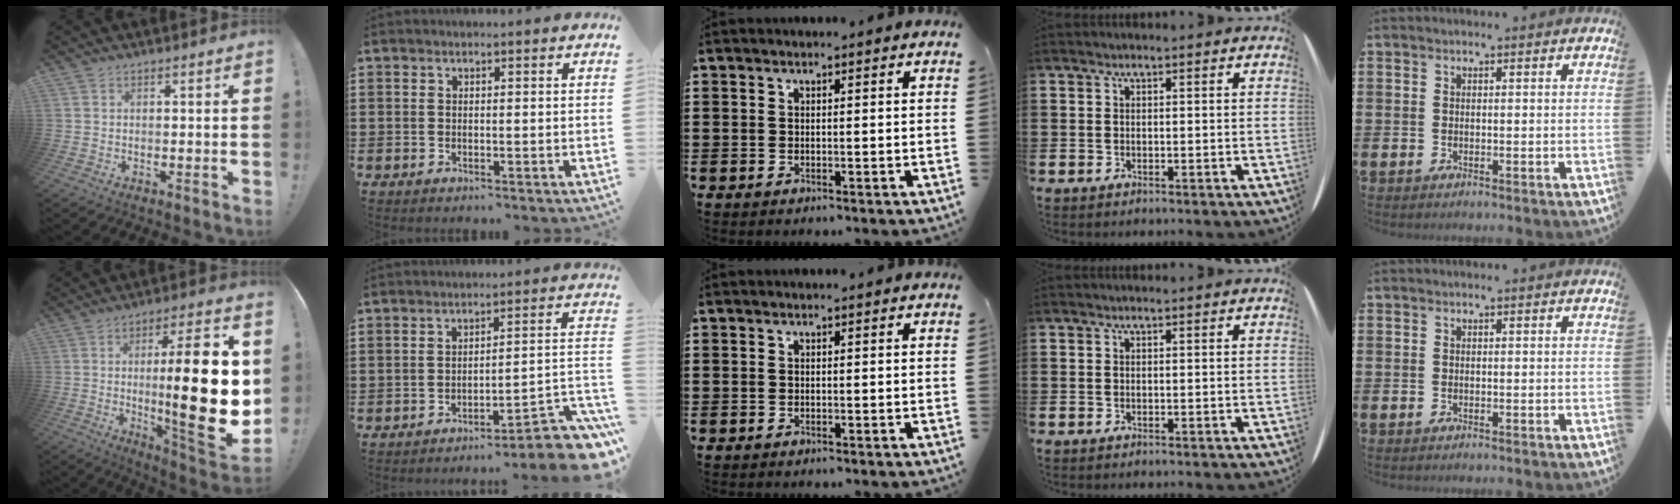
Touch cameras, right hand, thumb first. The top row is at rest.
{"thumb": {"total": 25.4, "force": [0.4, 5.1, 24.9], "torque": [-0.394, -0.018, 0.003]}, "index": {"total": 6.2, "force": [-4.6, 0.9, 4.1], "torque": [-0.054, -0.015, -0.088]}}